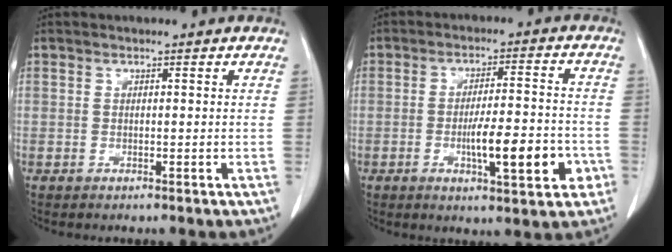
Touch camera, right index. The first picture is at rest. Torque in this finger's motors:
{"motor_torque": [0.58, 0.12, 0.24, 0.09]}